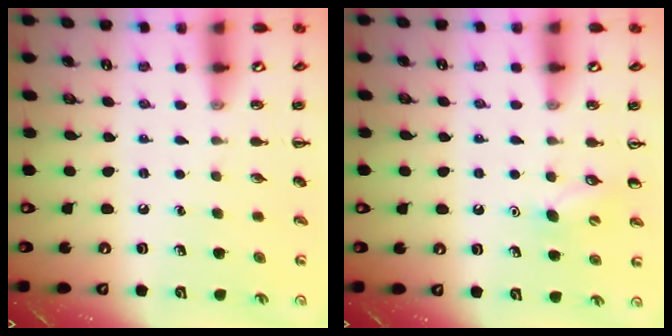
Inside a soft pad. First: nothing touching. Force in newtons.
{"total": 5.4, "press": 5.2, "slide": 1.4}